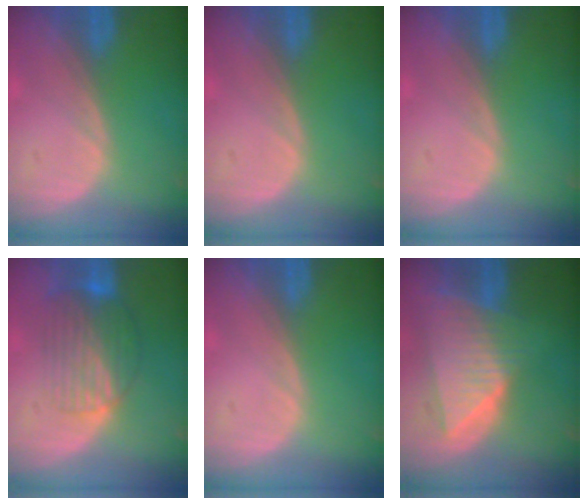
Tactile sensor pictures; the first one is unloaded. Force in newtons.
{"total": 0.0}
{"total": 0.0}
{"total": 8.3, "press": 7.3, "slide": 4.0}
{"total": 0.0}
{"total": 9.1, "press": 8.2, "slide": 4.1}